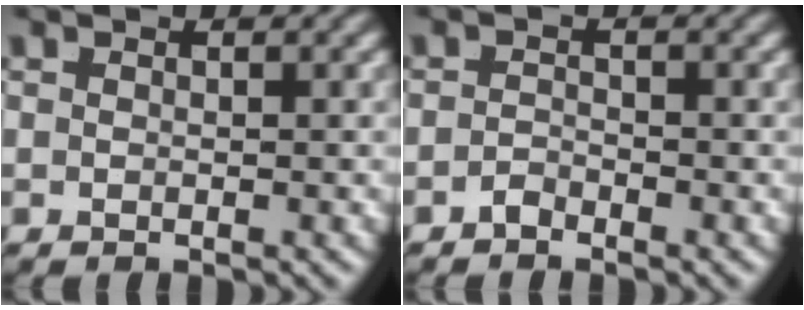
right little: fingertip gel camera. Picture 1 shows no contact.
{"total": 1.6, "force": [-1.6, -0.2, 0.0], "torque": [0.007, -0.008, -0.026]}